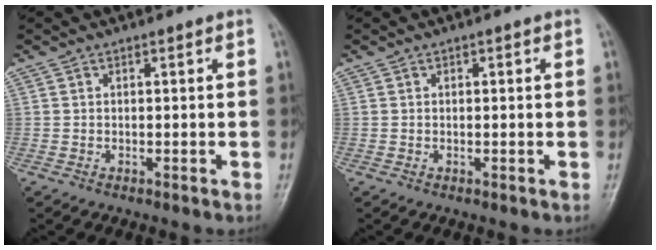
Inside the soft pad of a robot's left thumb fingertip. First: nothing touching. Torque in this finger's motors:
{"motor_torque": [0.35, -0.05, -0.21, 0.10, 0.01]}